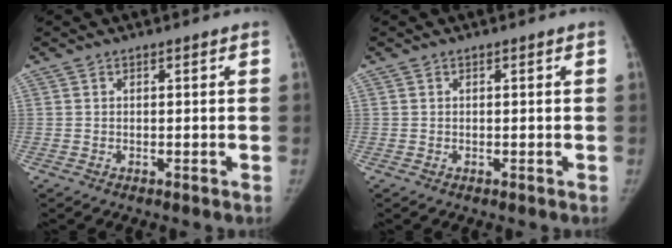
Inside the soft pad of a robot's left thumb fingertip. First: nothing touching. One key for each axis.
{"total": 0.0}